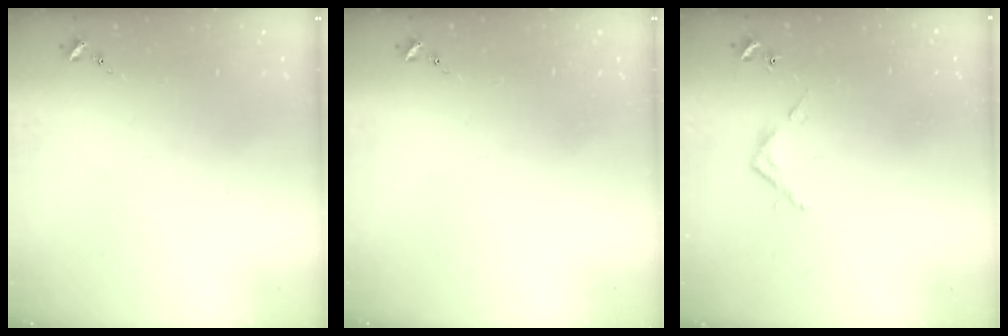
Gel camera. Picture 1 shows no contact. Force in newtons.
{"total": 0.0}
{"total": 3.2, "press": 3.2, "slide": 0.2}